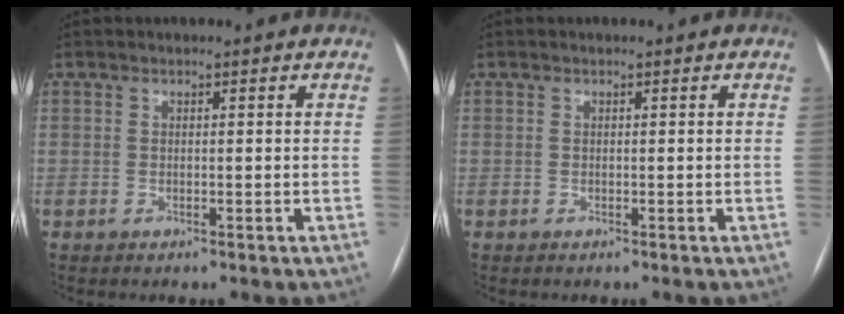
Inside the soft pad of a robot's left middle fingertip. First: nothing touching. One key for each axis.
{"total": 0.0}